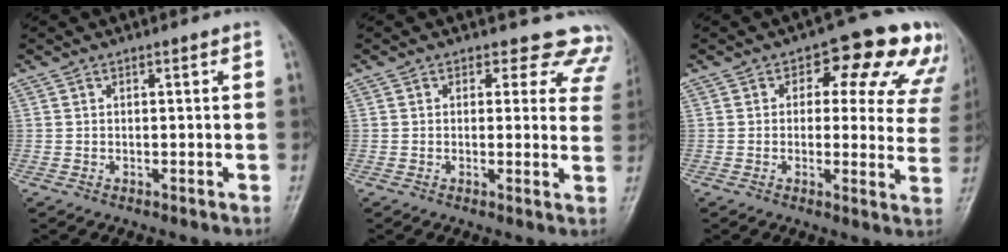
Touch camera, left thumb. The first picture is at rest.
{"total": 9.7, "force": [8.3, 4.9, 1.1], "torque": [0.049, -0.036, 0.053]}
{"total": 14.0, "force": [6.5, 7.6, 9.7], "torque": [-0.061, -0.010, 0.060]}